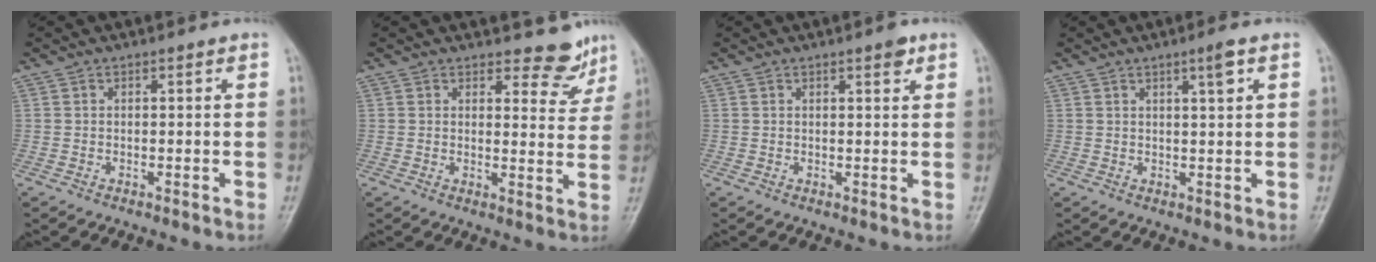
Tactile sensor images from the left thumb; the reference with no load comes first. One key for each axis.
{"total": 5.9, "fx": 5.2, "fy": 2.5, "fz": 1.3, "tx": 0.010, "ty": -0.048, "tz": 0.059}
{"total": 2.1, "fx": 1.3, "fy": 0.6, "fz": 1.5, "tx": -0.017, "ty": -0.006, "tz": 0.016}
{"total": 3.1, "fx": 1.6, "fy": 0.2, "fz": 2.6, "tx": -0.041, "ty": -0.006, "tz": 0.026}